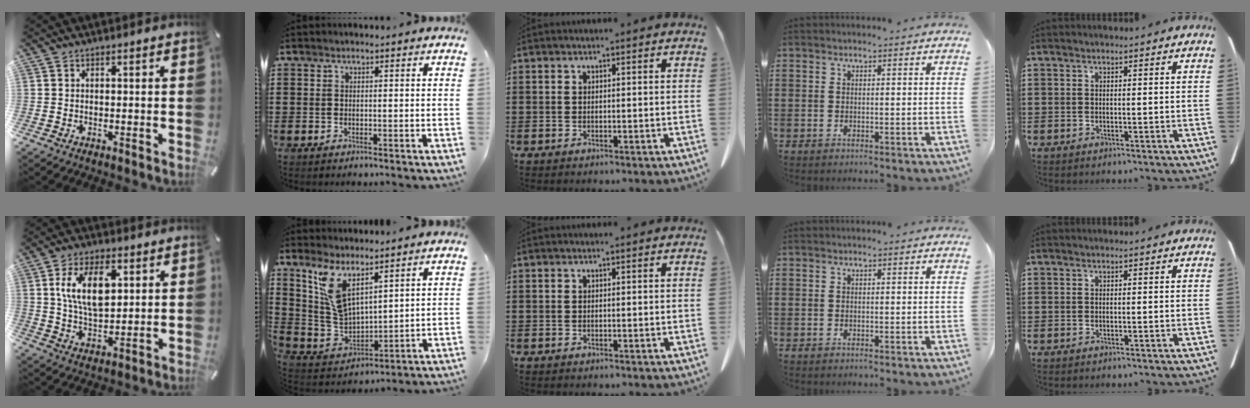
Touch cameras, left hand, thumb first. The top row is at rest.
{"thumb": {"total": 12.4, "force": [3.9, 7.1, 9.4], "torque": [-0.187, 0.000, 0.066]}, "index": {"total": 8.6, "force": [5.6, 3.2, 5.8], "torque": [-0.149, -0.024, 0.100]}}